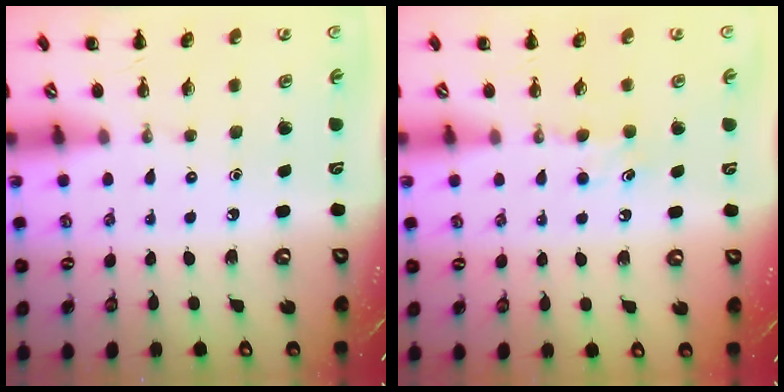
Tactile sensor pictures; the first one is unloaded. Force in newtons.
{"total": 5.0, "press": 4.8, "slide": 1.4}